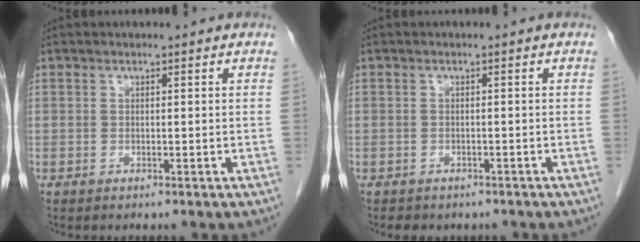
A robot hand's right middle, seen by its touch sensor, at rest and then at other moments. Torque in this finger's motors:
{"motor_torque": [0.05, -0.03, 0.00, 0.00]}